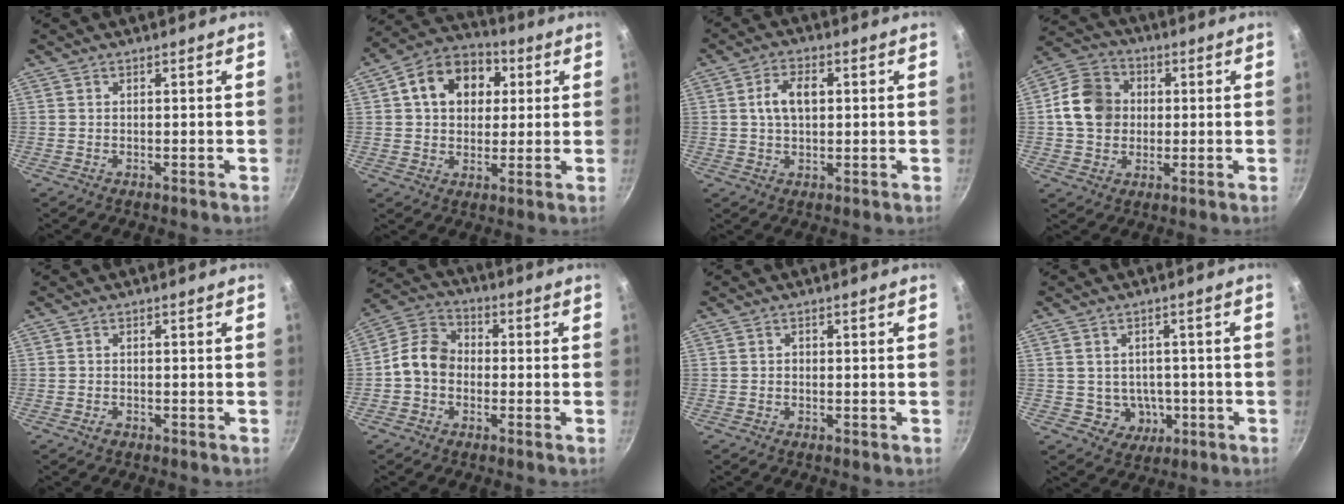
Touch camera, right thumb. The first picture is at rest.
{"total": 13.9, "force": [3.7, 10.6, 8.2], "torque": [-0.106, 0.019, 0.043]}
{"total": 6.6, "force": [1.0, 4.1, 5.1], "torque": [-0.076, 0.011, 0.015]}
{"total": 11.5, "force": [0.8, 9.7, 6.1], "torque": [-0.084, 0.014, 0.000]}
{"total": 1.2, "force": [-0.7, 0.7, 0.5], "torque": [-0.010, 0.004, -0.013]}
{"total": 8.3, "force": [-1.4, 6.7, 4.7], "torque": [-0.060, 0.029, -0.049]}
{"total": 0.7, "force": [-0.2, 0.6, 0.2], "torque": [-0.001, 0.002, -0.004]}
{"total": 5.7, "force": [-0.9, 5.3, 2.0], "torque": [-0.007, 0.019, 0.003]}